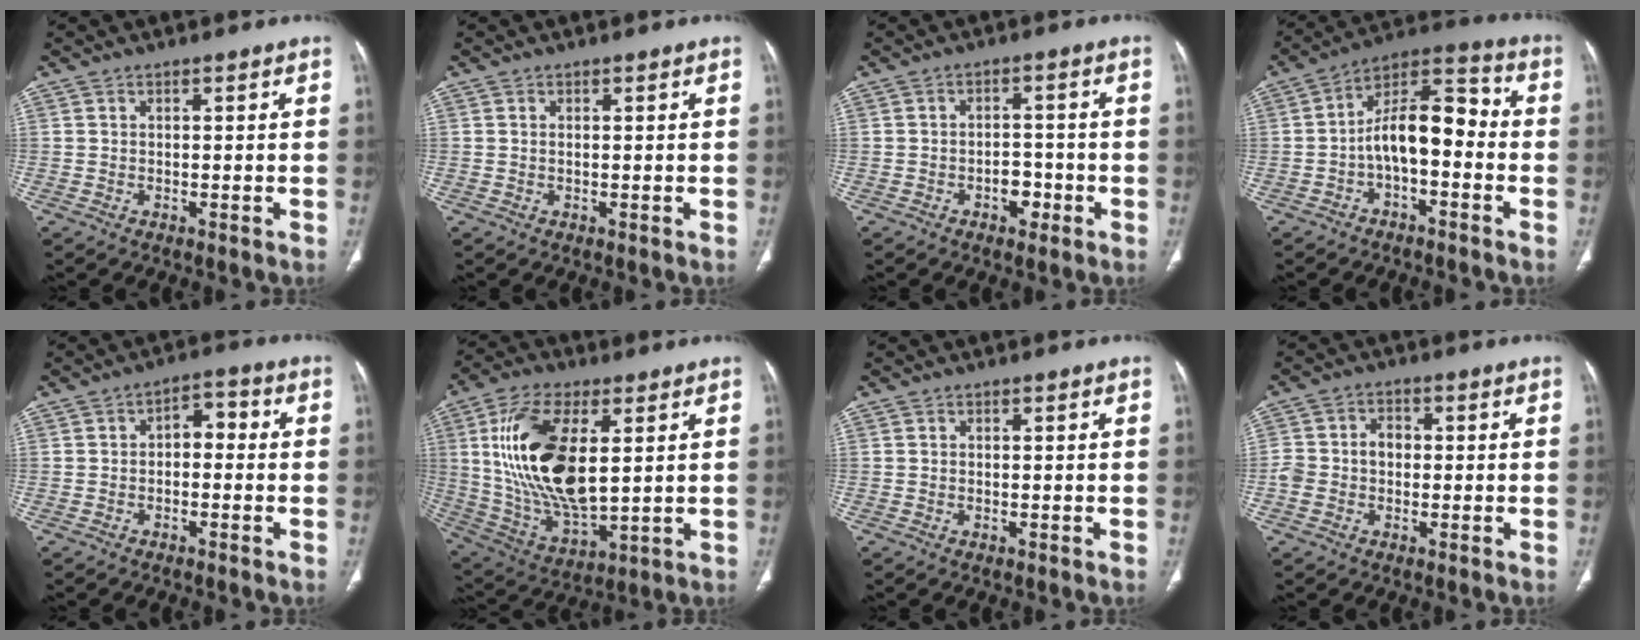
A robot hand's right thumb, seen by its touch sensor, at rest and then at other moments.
{"total": 0.0}
{"total": 4.0, "force": [-1.8, 2.7, 2.5], "torque": [-0.017, 0.018, -0.025]}
{"total": 12.2, "force": [-2.2, 6.2, 10.3], "torque": [-0.151, 0.052, -0.046]}
{"total": 4.5, "force": [-0.4, 2.8, 3.4], "torque": [-0.035, 0.025, -0.018]}
{"total": 21.4, "force": [4.3, 10.1, 18.4], "torque": [-0.359, -0.020, 0.086]}
{"total": 0.0}
{"total": 5.7, "force": [-0.5, 4.5, 3.4], "torque": [-0.058, 0.023, -0.012]}